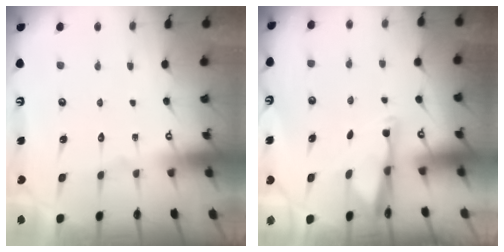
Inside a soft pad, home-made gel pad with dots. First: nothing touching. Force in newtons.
{"total": 2.9, "press": 2.9, "slide": 0.6}